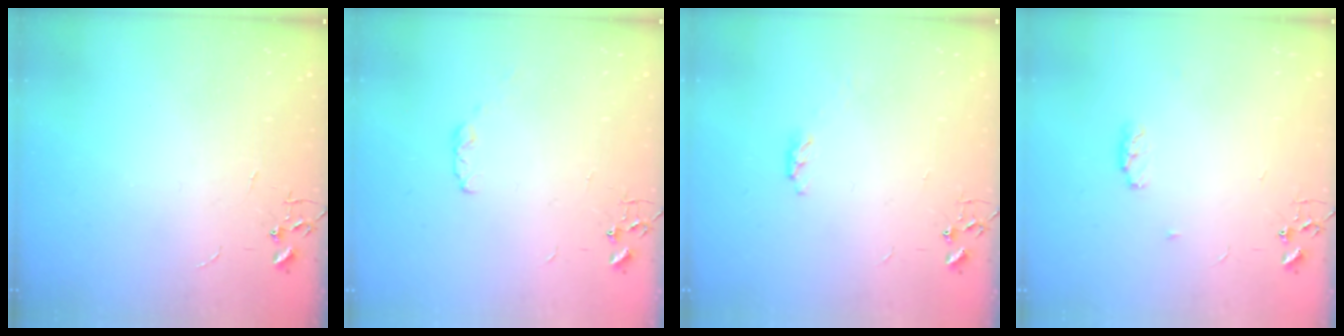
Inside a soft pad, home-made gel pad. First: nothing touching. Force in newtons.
{"total": 3.6, "press": 3.6, "slide": 0.5}
{"total": 3.4, "press": 3.4, "slide": 0.4}
{"total": 4.7, "press": 4.6, "slide": 0.7}